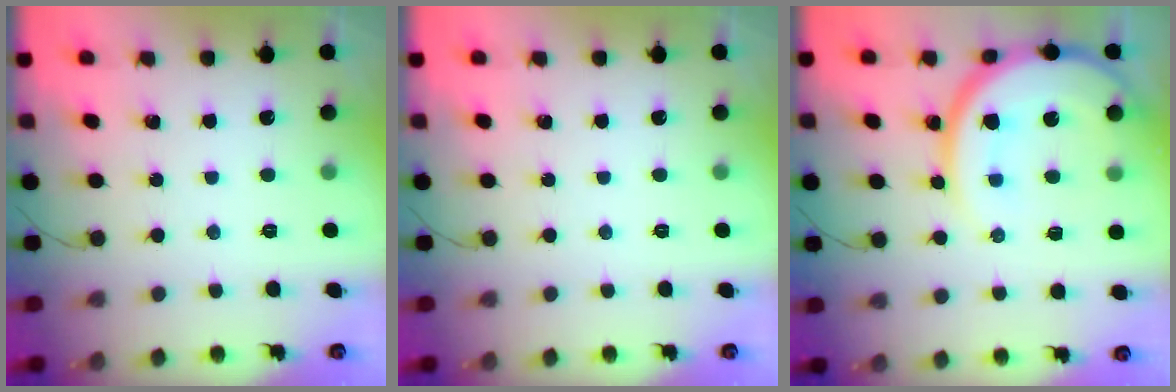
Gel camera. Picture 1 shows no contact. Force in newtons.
{"total": 0.0}
{"total": 15.3, "press": 15.2, "slide": 1.2}